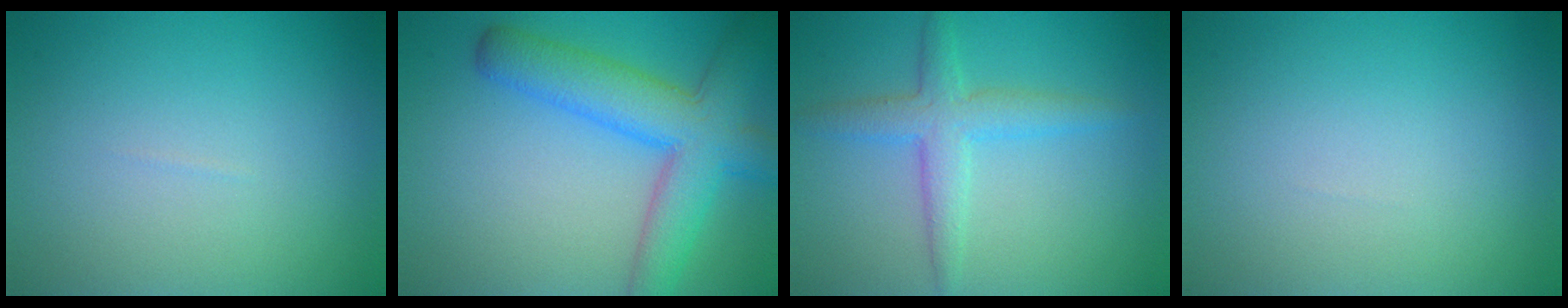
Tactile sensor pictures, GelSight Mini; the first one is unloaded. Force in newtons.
{"total": 7.2, "press": 7.2, "slide": 0.3}
{"total": 3.3, "press": 3.3, "slide": 0.1}
{"total": 0.0}